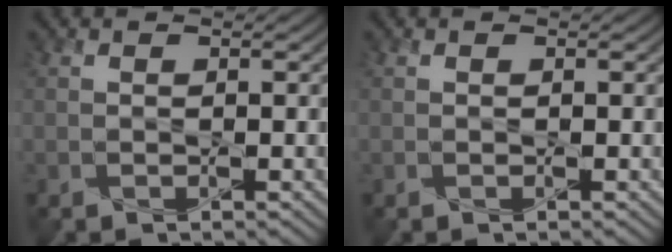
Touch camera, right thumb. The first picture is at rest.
{"total": 0.0}